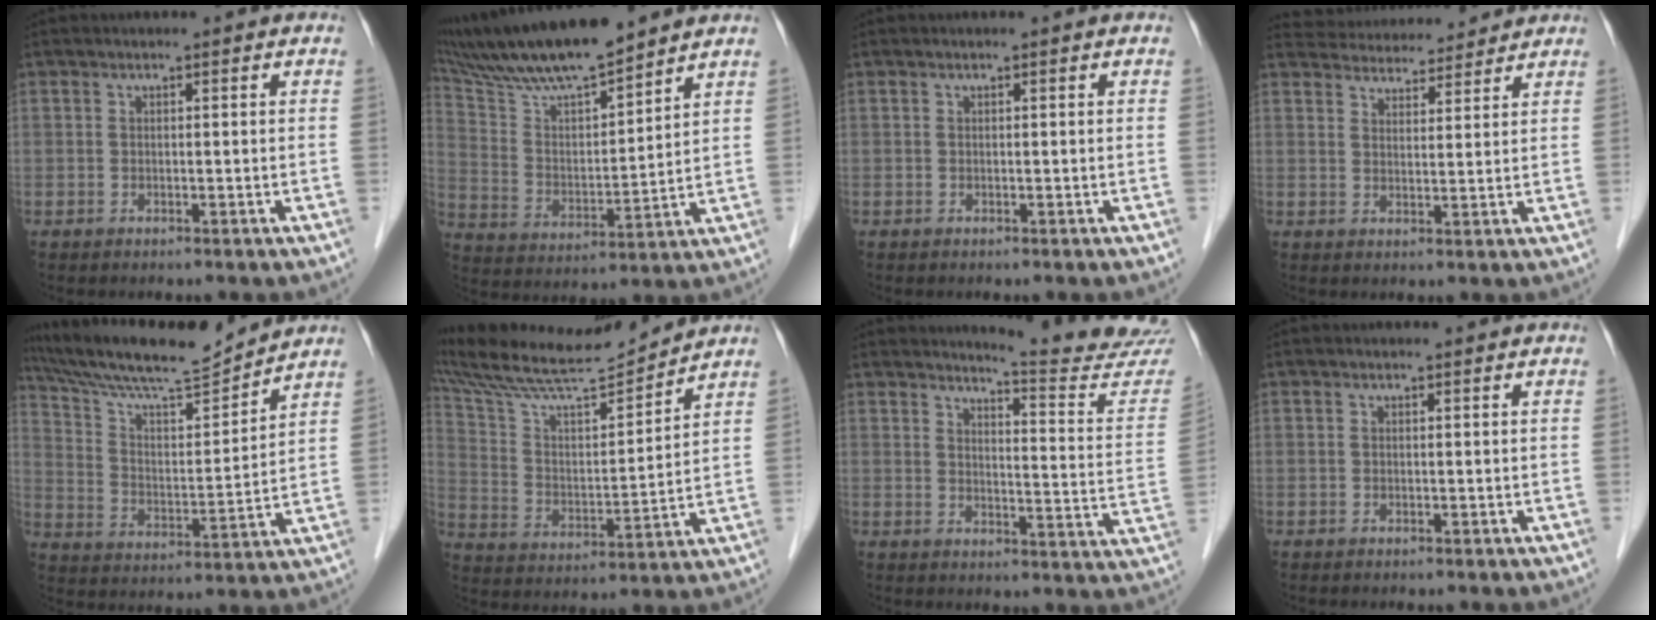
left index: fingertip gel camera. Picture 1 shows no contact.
{"total": 14.8, "force": [13.0, 1.2, 7.1], "torque": [-0.138, 0.007, 0.243]}
{"total": 0.0}
{"total": 10.5, "force": [10.1, 2.2, 1.9], "torque": [-0.025, 0.021, 0.141]}
{"total": 15.7, "force": [14.5, 0.9, 5.9], "torque": [-0.114, 0.002, 0.249]}
{"total": 16.5, "force": [15.4, 0.7, 6.1], "torque": [-0.121, 0.005, 0.268]}
{"total": 15.2, "force": [15.0, -1.0, 2.5], "torque": [-0.029, -0.125, 0.160]}
{"total": 0.0}